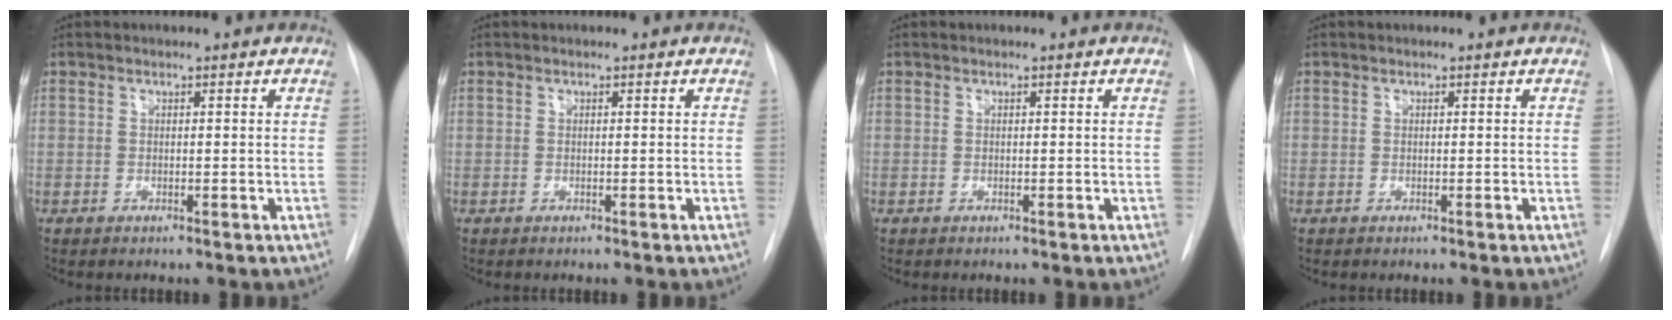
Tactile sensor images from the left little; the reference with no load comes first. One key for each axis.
{"total": 0.0}
{"total": 0.0}
{"total": 0.0}